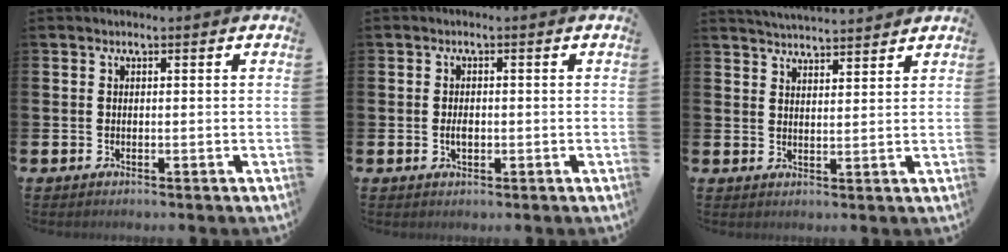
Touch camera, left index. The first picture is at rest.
{"total": 1.7, "force": [-0.2, 1.0, 1.4], "torque": [-0.022, 0.002, -0.006]}
{"total": 4.0, "force": [4.0, -0.1, 0.0], "torque": [-0.009, -0.022, 0.073]}